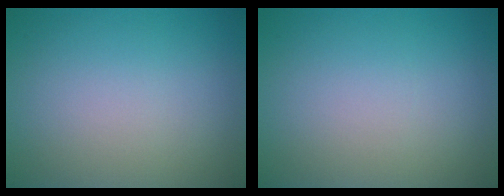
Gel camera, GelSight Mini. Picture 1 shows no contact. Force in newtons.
{"total": 0.0}